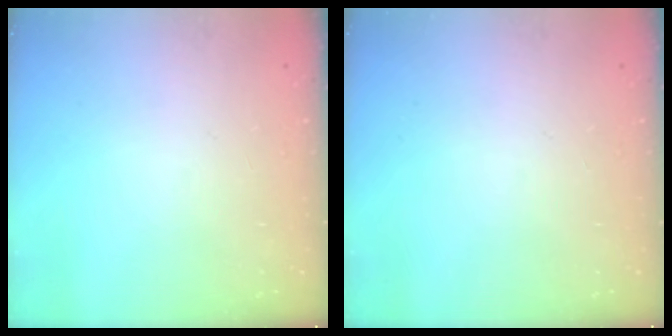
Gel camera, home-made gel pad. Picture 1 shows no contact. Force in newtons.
{"total": 0.0}